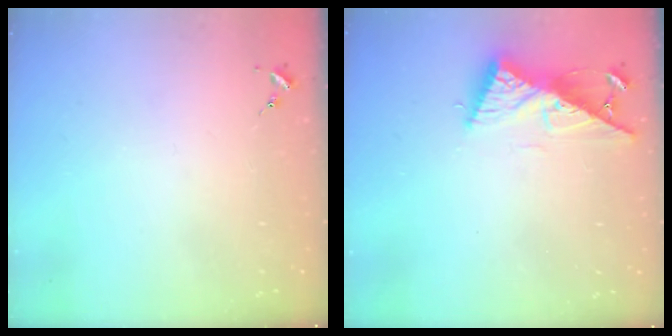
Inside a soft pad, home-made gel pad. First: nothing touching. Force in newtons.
{"total": 9.6, "press": 9.6, "slide": 0.2}